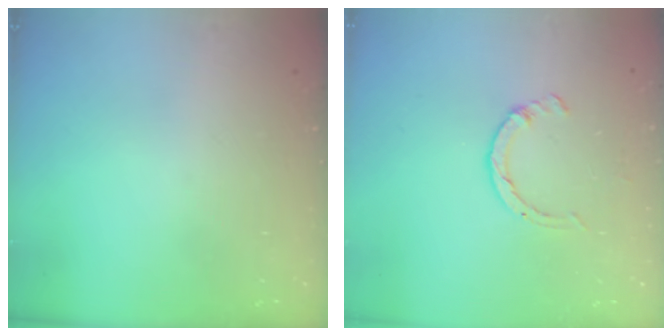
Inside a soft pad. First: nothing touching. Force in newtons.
{"total": 2.6, "press": 2.6, "slide": 0.4}